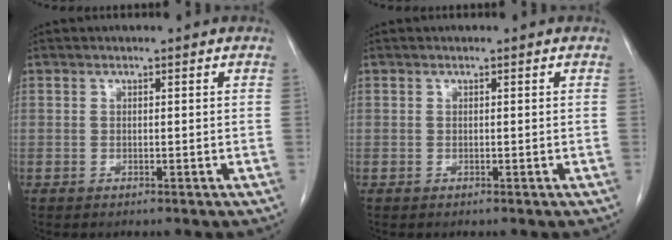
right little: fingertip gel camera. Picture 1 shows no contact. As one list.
[{"total": 0.0}]